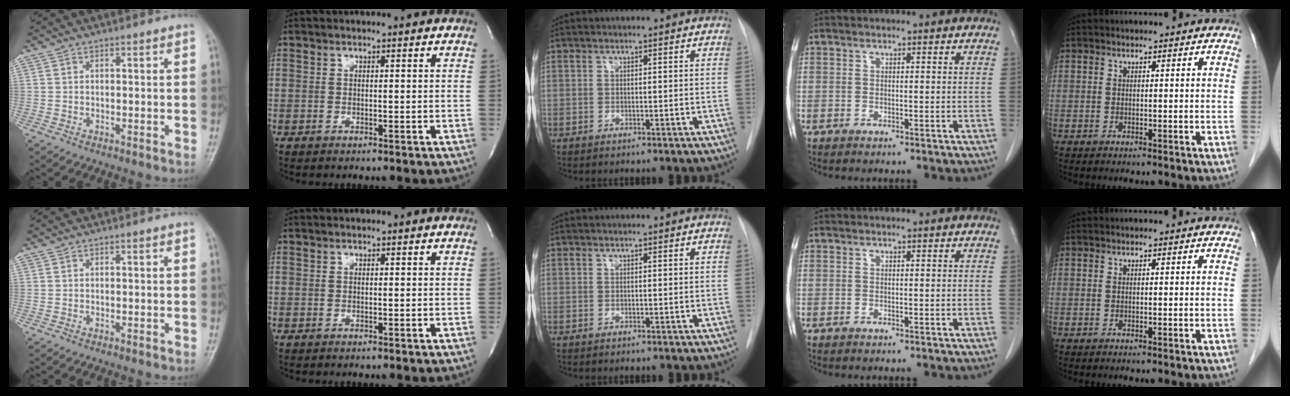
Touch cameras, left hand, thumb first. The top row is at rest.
{}